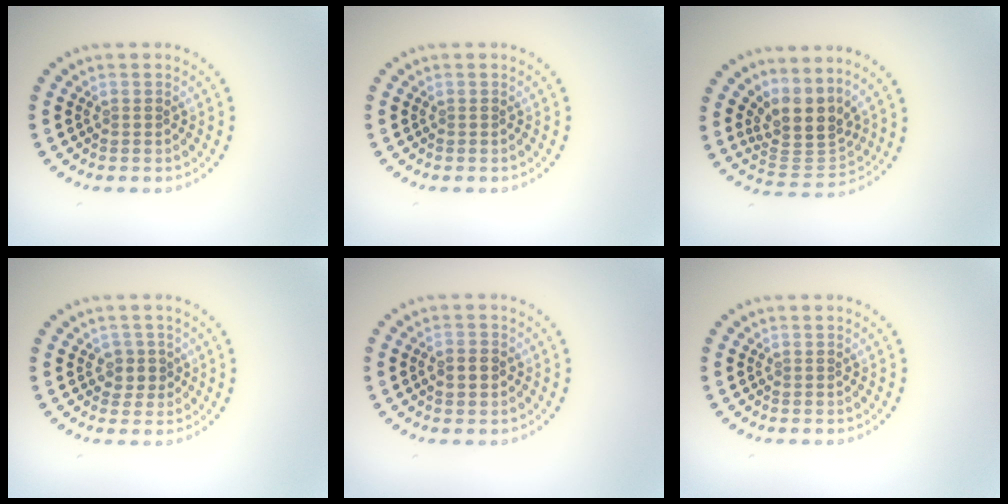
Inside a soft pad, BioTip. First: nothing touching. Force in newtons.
{"total": 0.0}
{"total": 4.2, "press": 3.1, "slide": 2.8}
{"total": 1.8, "press": 1.4, "slide": 1.1}
{"total": 1.6, "press": 1.6, "slide": 0.3}
{"total": 0.0}